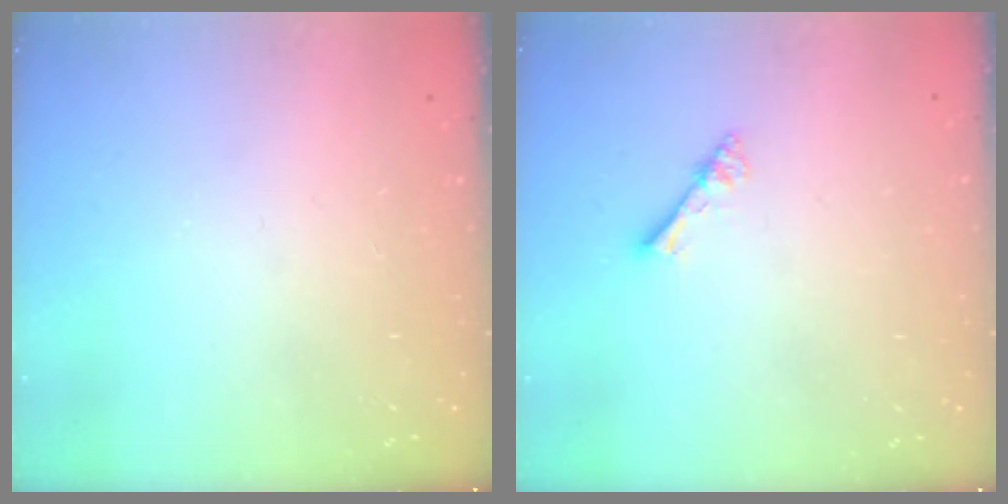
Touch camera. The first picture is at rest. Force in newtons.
{"total": 1.8, "press": 1.8, "slide": 0.1}